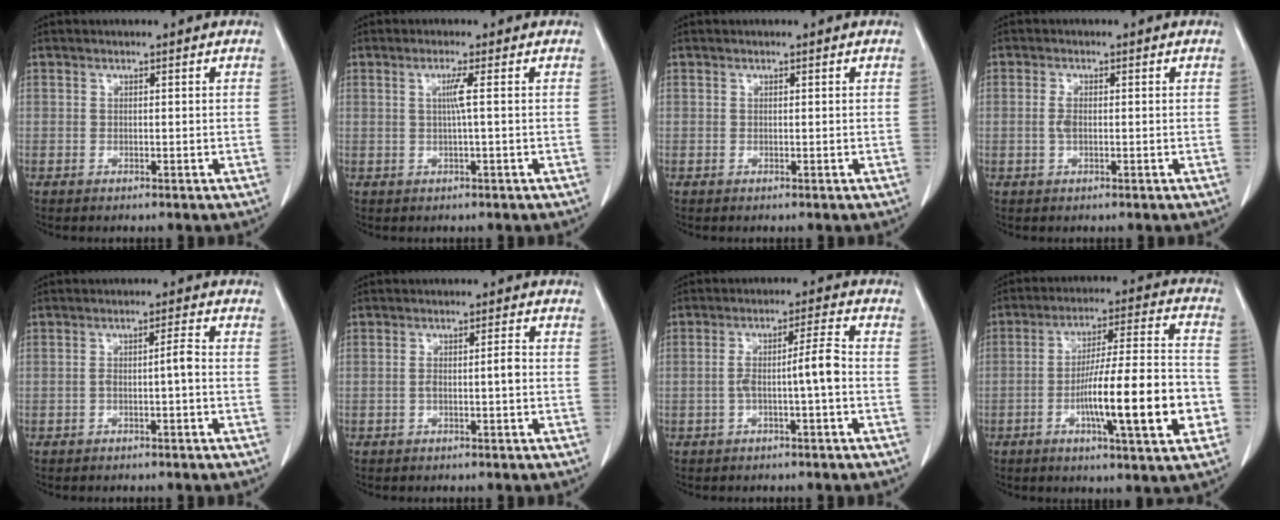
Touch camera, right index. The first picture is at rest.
{"total": 2.2, "force": [0.3, -0.6, 2.1], "torque": [-0.042, 0.000, 0.006]}
{"total": 0.0}
{"total": 1.9, "force": [-0.1, 0.8, 1.8], "torque": [-0.040, 0.001, -0.002]}
{"total": 2.5, "force": [-0.8, 0.0, 2.4], "torque": [-0.040, 0.008, -0.013]}
{"total": 2.6, "force": [-0.6, 0.2, 2.5], "torque": [-0.046, 0.006, -0.008]}
{"total": 5.5, "force": [-1.3, -0.1, 5.3], "torque": [-0.096, 0.022, -0.018]}
{"total": 16.8, "force": [-4.8, 1.5, 16.0], "torque": [-0.260, 0.004, -0.074]}